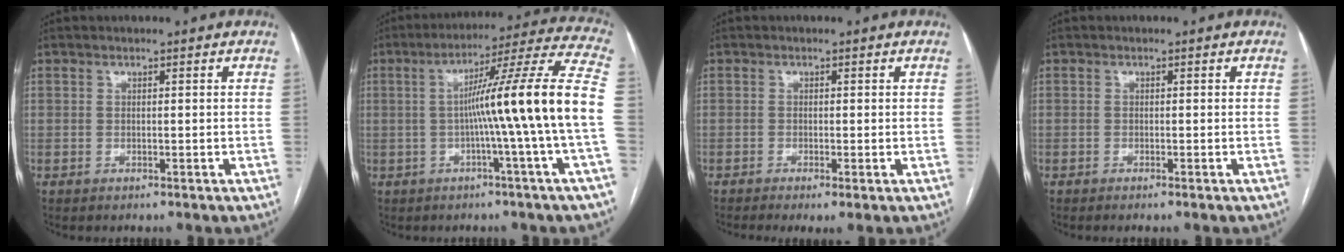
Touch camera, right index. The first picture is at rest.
{"total": 16.5, "force": [-1.9, -2.9, 16.1], "torque": [-0.230, 0.010, -0.038]}
{"total": 2.4, "force": [-1.1, 0.3, 2.1], "torque": [-0.035, -0.007, -0.017]}
{"total": 0.6, "force": [-0.4, -0.1, 0.4], "torque": [-0.009, 0.001, -0.008]}